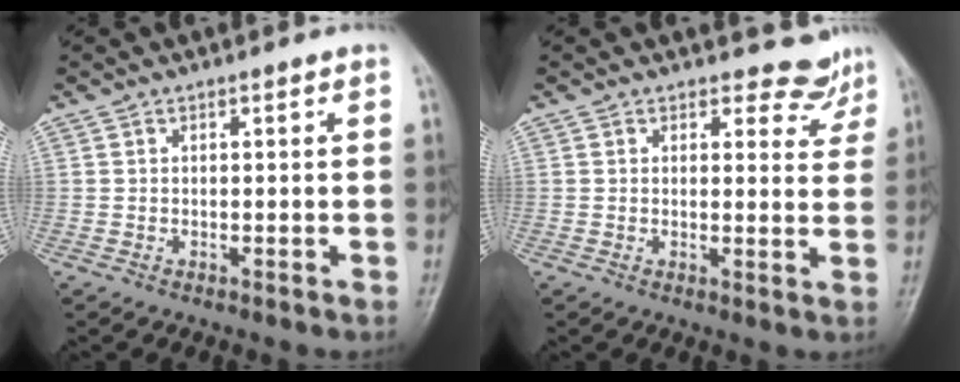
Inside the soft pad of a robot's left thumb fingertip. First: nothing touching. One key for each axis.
{"total": 4.9, "fx": 4.4, "fy": 2.0, "fz": -0.5, "tx": 0.034, "ty": -0.039, "tz": 0.038}